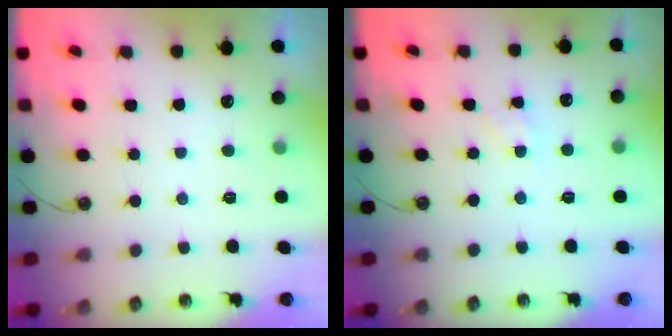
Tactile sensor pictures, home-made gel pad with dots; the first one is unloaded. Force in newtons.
{"total": 1.3, "press": 1.3, "slide": 0.2}